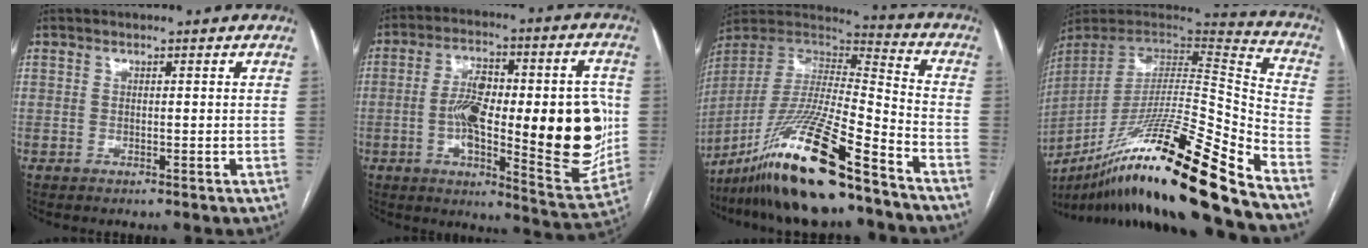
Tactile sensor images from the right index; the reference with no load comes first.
{"total": 24.2, "force": [-1.1, 6.9, 23.1], "torque": [-0.292, 0.013, -0.002]}
{"total": 21.2, "force": [-15.3, 1.3, 14.6], "torque": [-0.310, -0.029, -0.283]}
{"total": 29.9, "force": [-20.2, 0.7, 22.0], "torque": [-0.355, -0.040, -0.354]}